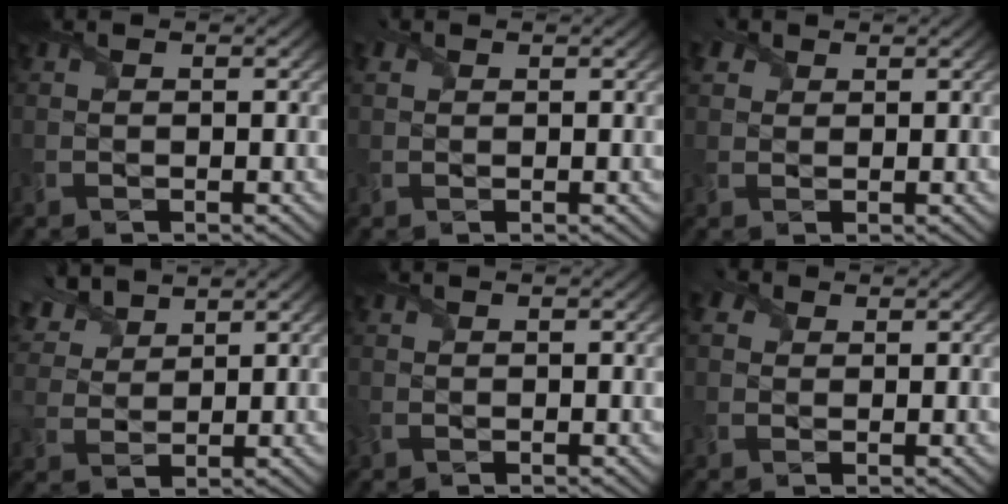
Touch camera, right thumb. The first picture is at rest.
{"total": 1.3, "force": [0.8, 0.9, 0.5], "torque": [-0.016, 0.006, 0.015]}
{"total": 2.3, "force": [1.4, 1.7, 0.7], "torque": [-0.021, 0.007, 0.026]}
{"total": 6.8, "force": [5.0, 3.4, 3.3], "torque": [-0.095, 0.020, 0.100]}
{"total": 1.2, "force": [-0.4, 1.0, 0.5], "torque": [-0.020, -0.004, -0.013]}
{"total": 3.0, "force": [1.2, 2.4, 1.3], "torque": [-0.039, 0.006, 0.017]}